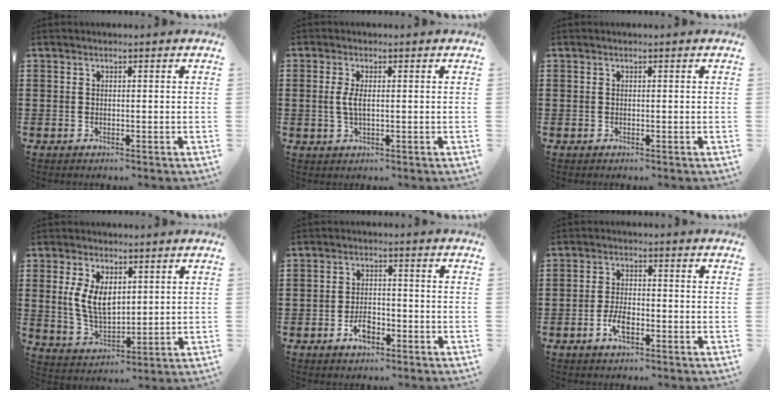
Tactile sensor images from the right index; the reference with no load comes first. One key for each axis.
{"total": 2.7, "fx": 0.1, "fy": 0.9, "fz": 2.6, "tx": -0.065, "ty": -0.005, "tz": -0.004}
{"total": 0.0}
{"total": 7.1, "fx": 1.8, "fy": 4.1, "fz": 5.5, "tx": -0.122, "ty": 0.009, "tz": 0.033}
{"total": 6.1, "fx": -3.9, "fy": 3.5, "fz": 3.2, "tx": -0.049, "ty": 0.012, "tz": -0.072}
{"total": 3.9, "fx": -1.8, "fy": 1.6, "fz": 3.1, "tx": -0.068, "ty": -0.002, "tz": -0.036}